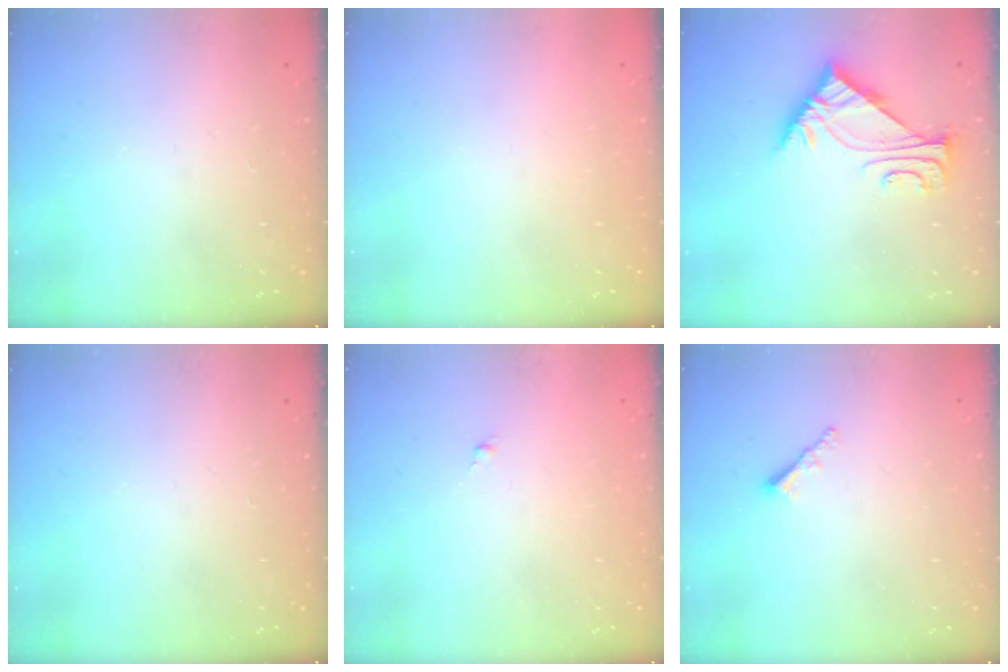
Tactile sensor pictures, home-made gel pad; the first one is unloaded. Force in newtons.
{"total": 1.3, "press": 1.3, "slide": 0.2}
{"total": 6.2, "press": 6.2, "slide": 0.2}
{"total": 0.0}
{"total": 0.0}
{"total": 1.9, "press": 1.9, "slide": 0.5}